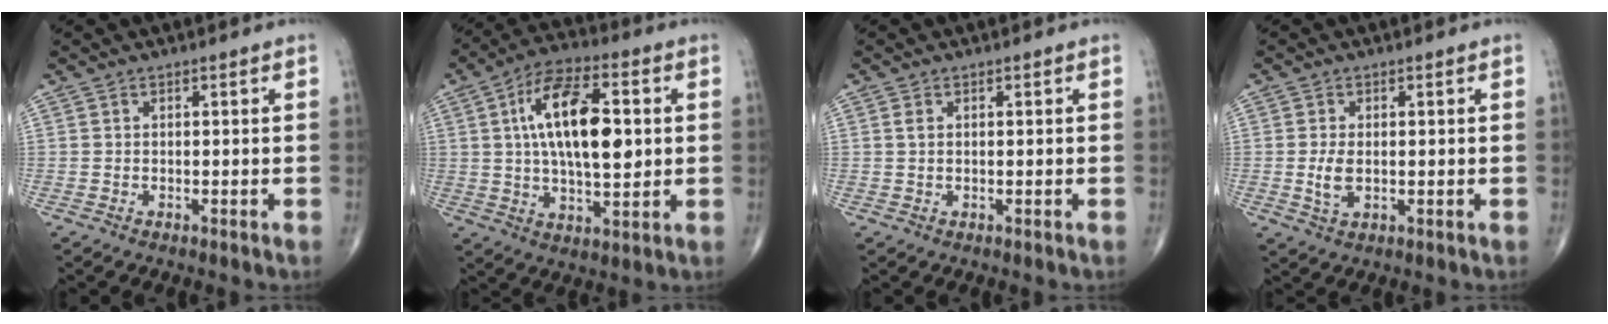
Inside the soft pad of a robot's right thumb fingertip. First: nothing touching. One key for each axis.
{"total": 17.4, "fx": 2.7, "fy": 7.8, "fz": 15.2, "tx": -0.247, "ty": 0.007, "tz": 0.043}
{"total": 1.1, "fx": 0.4, "fy": 0.7, "fz": 0.7, "tx": -0.015, "ty": 0.003, "tz": 0.010}
{"total": 3.7, "fx": -0.1, "fy": 2.1, "fz": 3.1, "tx": -0.062, "ty": -0.007, "tz": 0.000}